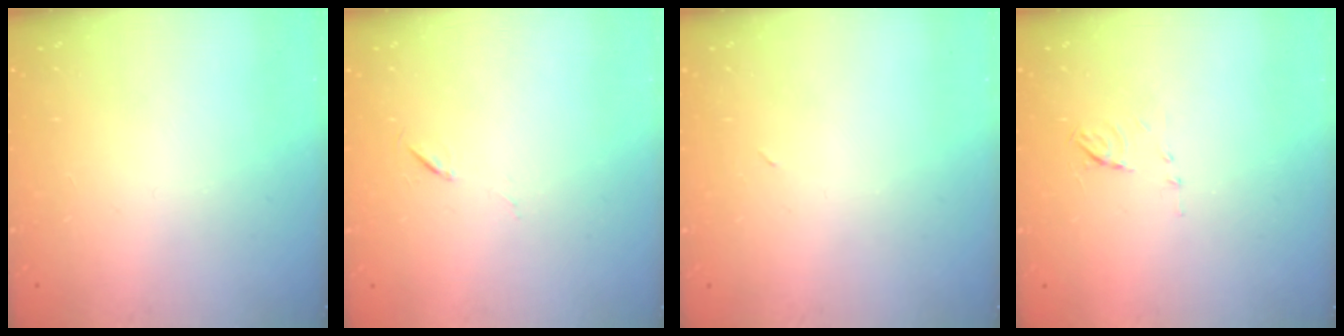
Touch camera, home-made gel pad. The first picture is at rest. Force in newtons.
{"total": 5.5, "press": 5.1, "slide": 2.1}
{"total": 2.9, "press": 2.9, "slide": 0.7}
{"total": 5.3, "press": 5.3, "slide": 0.6}